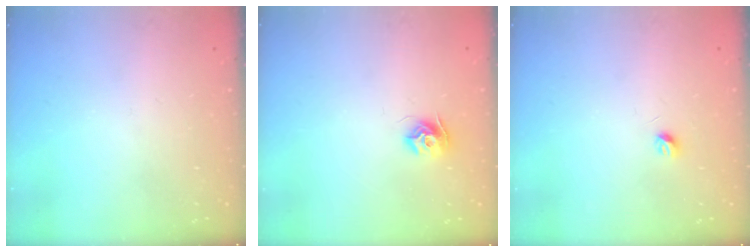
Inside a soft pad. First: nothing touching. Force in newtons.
{"total": 8.1, "press": 8.1, "slide": 0.1}
{"total": 3.3, "press": 3.2, "slide": 0.6}